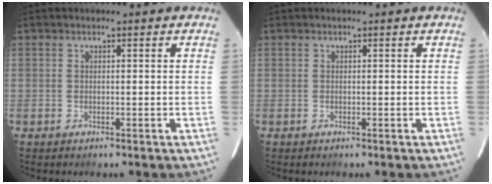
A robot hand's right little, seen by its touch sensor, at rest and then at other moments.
{"total": 0.0}